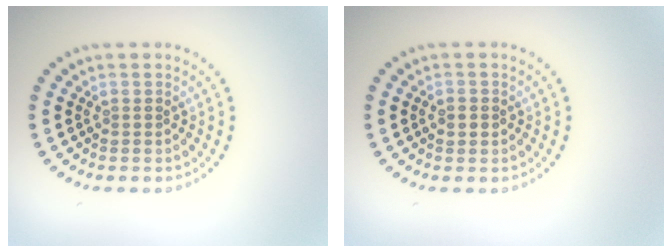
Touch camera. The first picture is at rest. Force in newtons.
{"total": 0.8, "press": 0.8, "slide": 0.2}